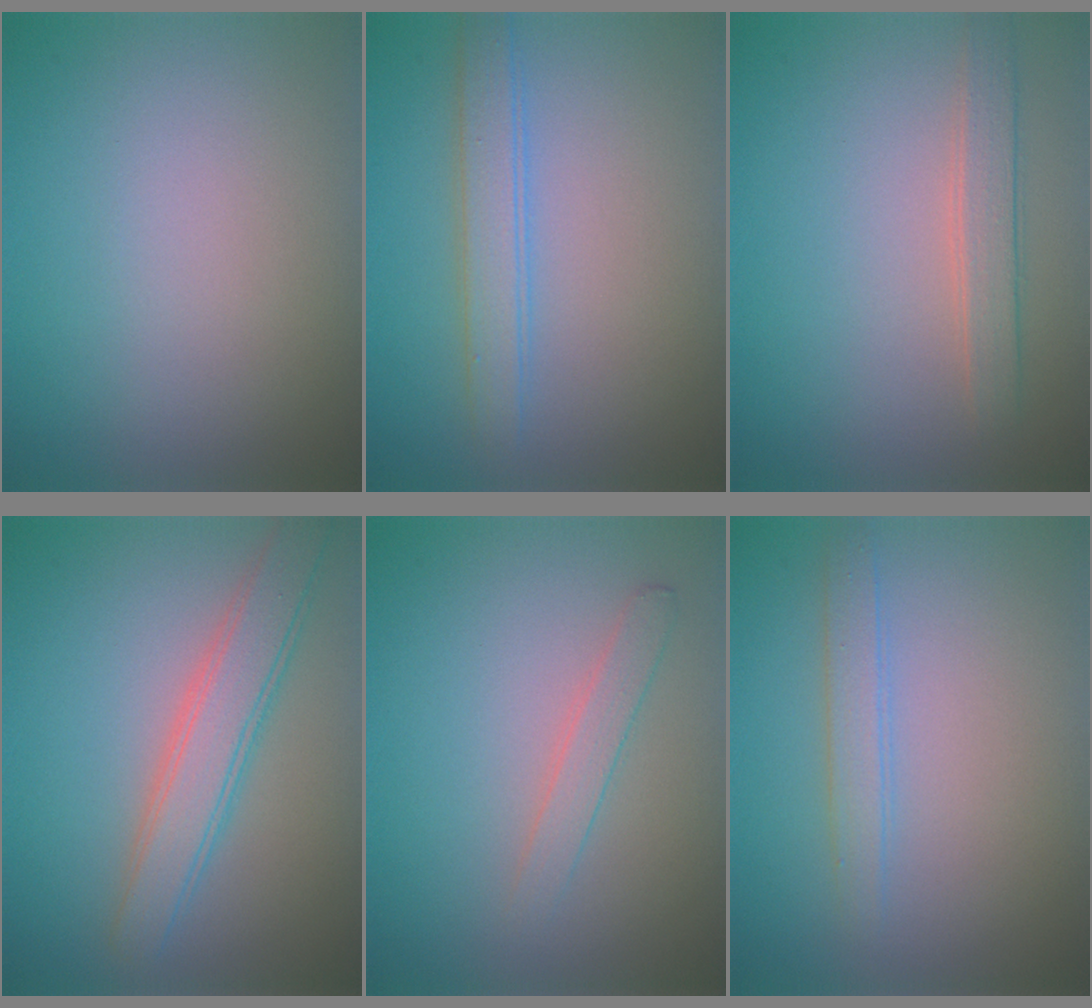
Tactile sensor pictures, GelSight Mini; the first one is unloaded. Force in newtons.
{"total": 2.8, "press": 2.8, "slide": 0.0}
{"total": 2.3, "press": 2.3, "slide": 0.3}
{"total": 4.3, "press": 4.3, "slide": 0.1}
{"total": 1.7, "press": 1.7, "slide": 0.1}
{"total": 1.8, "press": 1.8, "slide": 0.1}